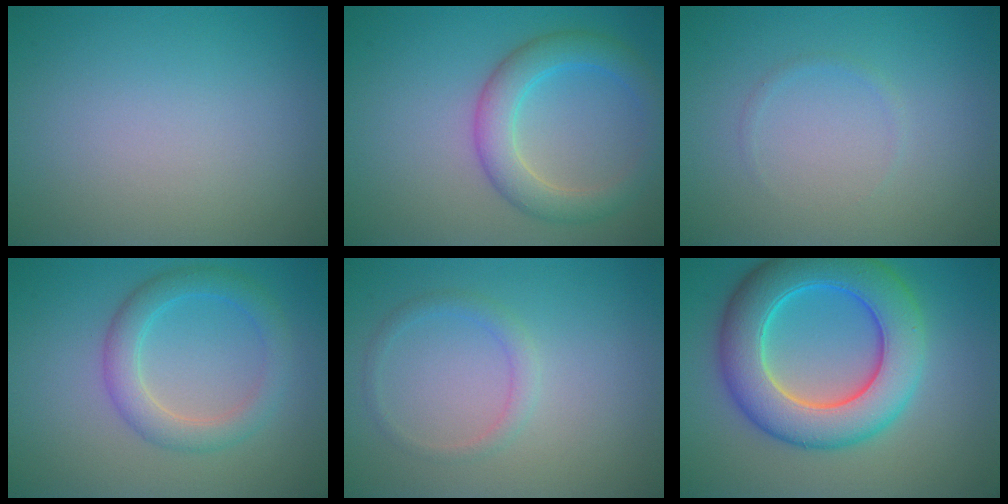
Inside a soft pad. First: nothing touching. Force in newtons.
{"total": 4.4, "press": 4.4, "slide": 0.0}
{"total": 0.5, "press": 0.5, "slide": 0.0}
{"total": 3.5, "press": 3.5, "slide": 0.2}
{"total": 1.4, "press": 1.4, "slide": 0.1}
{"total": 9.4, "press": 9.4, "slide": 0.3}